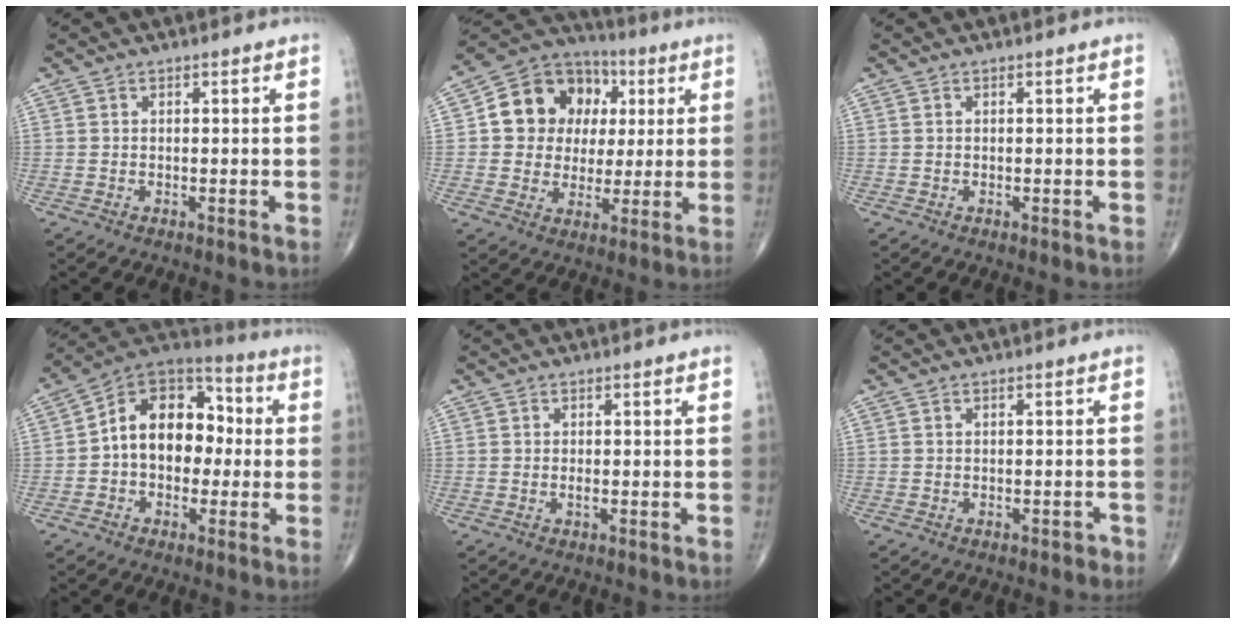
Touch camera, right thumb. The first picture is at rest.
{"total": 16.5, "force": [3.5, 14.0, 7.8], "torque": [-0.089, 0.020, 0.061]}
{"total": 0.0}
{"total": 15.3, "force": [0.2, 10.7, 10.9], "torque": [-0.131, 0.045, -0.011]}
{"total": 0.5, "force": [-0.1, 0.3, 0.4], "torque": [-0.010, -0.001, -0.001]}
{"total": 1.0, "force": [-0.6, 0.8, 0.1], "torque": [0.002, 0.006, -0.008]}